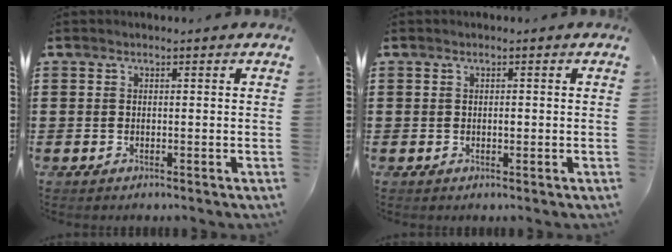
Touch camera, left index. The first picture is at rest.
{"total": 0.9, "force": [0.1, 0.3, 0.8], "torque": [-0.016, -0.001, 0.002]}